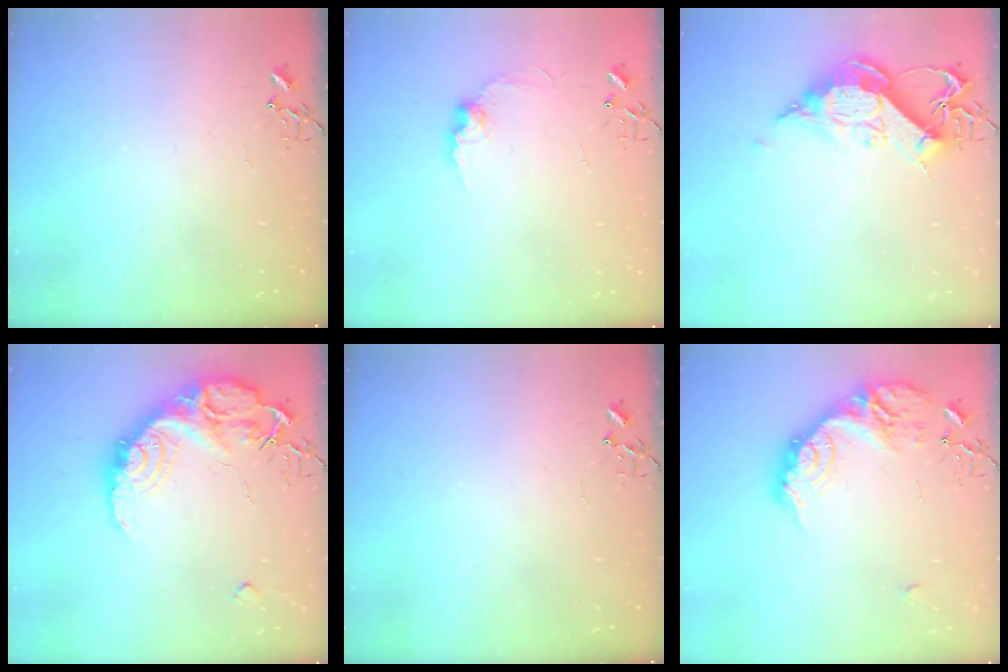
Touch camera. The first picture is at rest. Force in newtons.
{"total": 8.0, "press": 8.0, "slide": 0.5}
{"total": 12.9, "press": 12.8, "slide": 1.3}
{"total": 20.8, "press": 20.8, "slide": 1.1}
{"total": 0.0}
{"total": 19.0, "press": 19.0, "slide": 0.4}